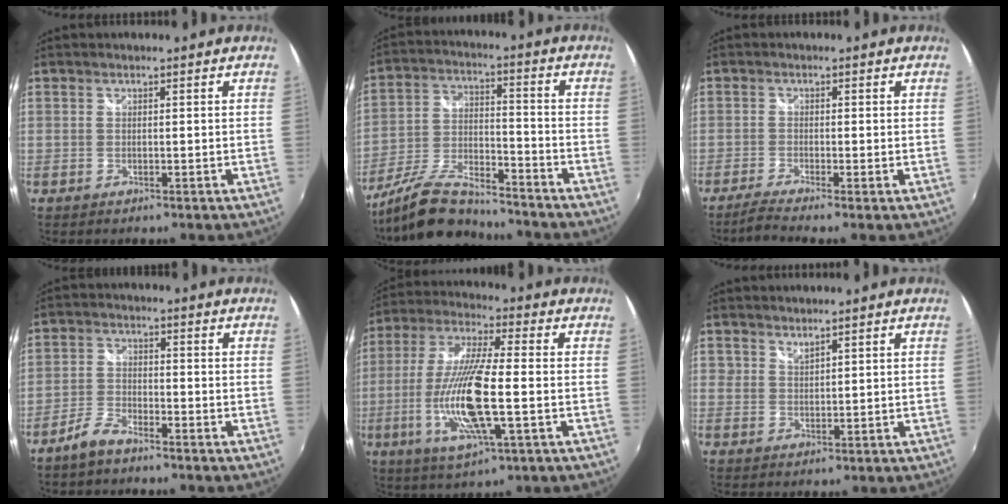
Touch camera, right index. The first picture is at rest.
{"total": 13.9, "force": [-12.2, 3.1, 6.0], "torque": [-0.136, -0.010, -0.225]}
{"total": 2.7, "force": [-2.1, -0.6, 1.7], "torque": [-0.048, -0.009, -0.051]}
{"total": 4.3, "force": [-3.6, 1.3, 1.9], "torque": [-0.056, 0.004, -0.075]}
{"total": 16.4, "force": [-3.7, 3.2, 15.6], "torque": [-0.318, -0.017, -0.068]}
{"total": 1.8, "force": [1.7, 0.5, 0.4], "torque": [-0.004, 0.002, 0.030]}